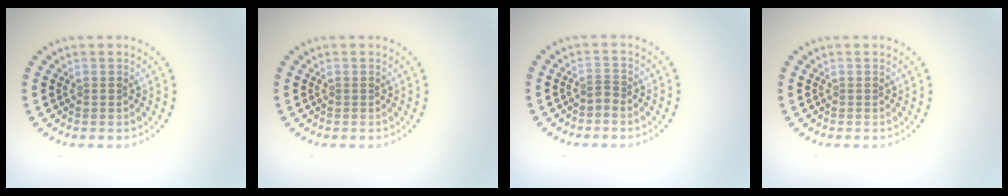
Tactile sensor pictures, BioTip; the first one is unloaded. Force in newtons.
{"total": 0.0}
{"total": 0.7, "press": 0.4, "slide": 0.6}
{"total": 0.0}